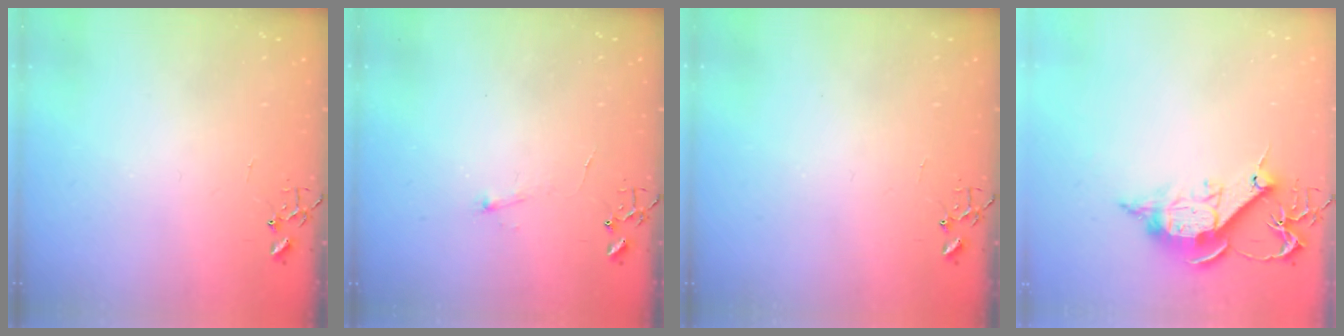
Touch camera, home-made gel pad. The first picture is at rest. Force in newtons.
{"total": 4.1, "press": 4.0, "slide": 0.6}
{"total": 0.0}
{"total": 12.5, "press": 12.5, "slide": 0.2}